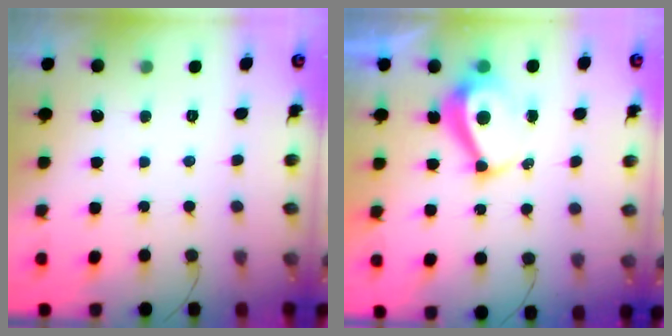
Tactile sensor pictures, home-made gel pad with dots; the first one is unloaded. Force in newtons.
{"total": 7.9, "press": 7.8, "slide": 0.8}